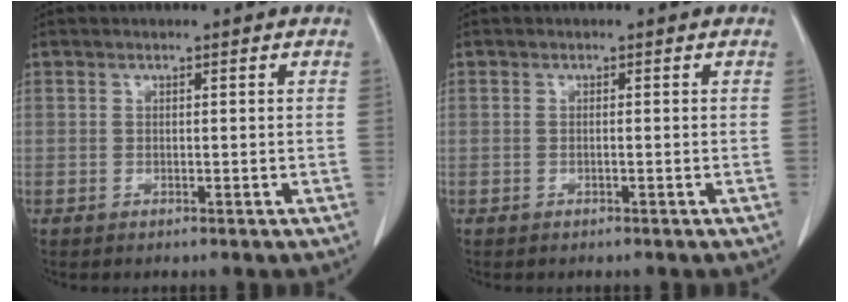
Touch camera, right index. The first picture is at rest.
{"total": 0.0}